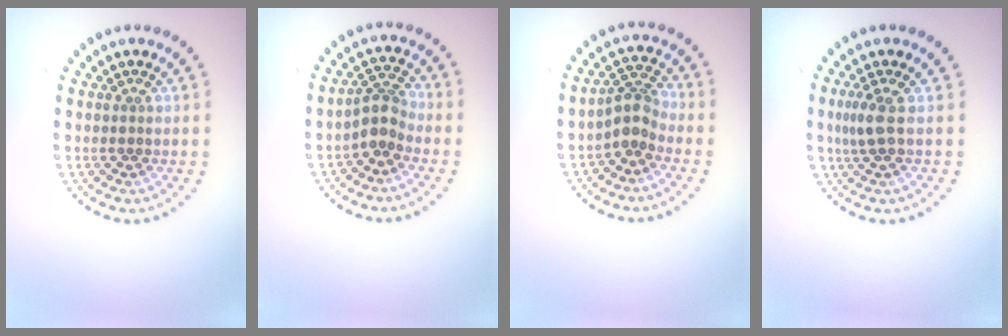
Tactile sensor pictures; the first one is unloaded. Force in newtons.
{"total": 2.7, "press": 2.1, "slide": 1.7}
{"total": 2.7, "press": 2.0, "slide": 1.8}
{"total": 1.8, "press": 1.5, "slide": 1.0}